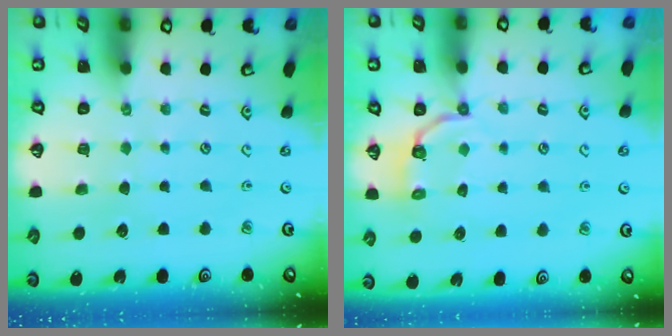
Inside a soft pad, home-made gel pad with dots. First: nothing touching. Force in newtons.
{"total": 4.2, "press": 2.9, "slide": 3.0}